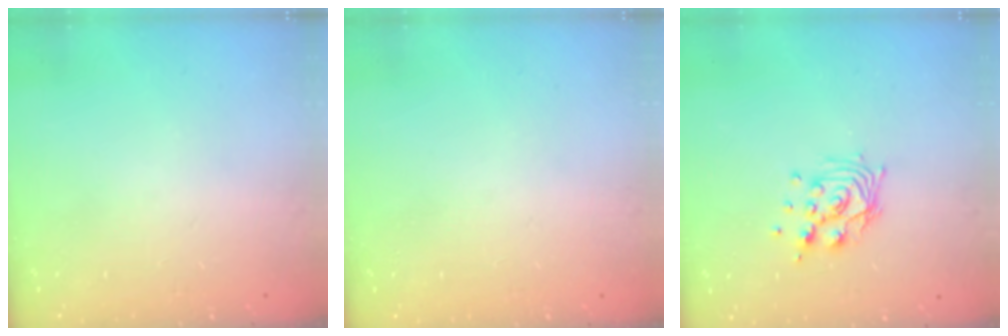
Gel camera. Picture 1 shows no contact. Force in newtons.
{"total": 0.0}
{"total": 9.9, "press": 9.8, "slide": 1.5}